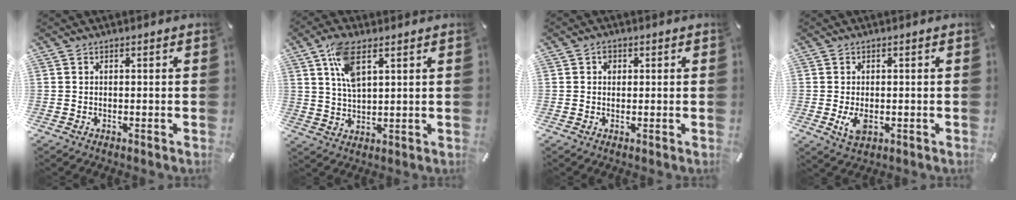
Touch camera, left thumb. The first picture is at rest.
{"total": 8.8, "force": [4.4, 3.8, 6.6], "torque": [-0.139, -0.001, 0.077]}
{"total": 1.7, "force": [0.4, 1.5, 0.7], "torque": [-0.008, 0.004, 0.003]}
{"total": 4.1, "force": [-0.7, 2.4, 3.2], "torque": [-0.075, -0.011, -0.017]}